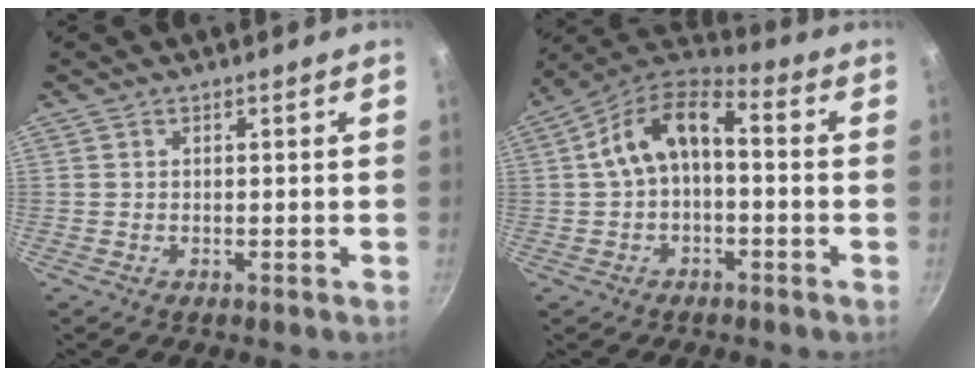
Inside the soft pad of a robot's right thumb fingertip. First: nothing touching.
{"total": 12.2, "force": [0.2, 7.0, 10.0], "torque": [-0.166, 0.050, -0.008]}